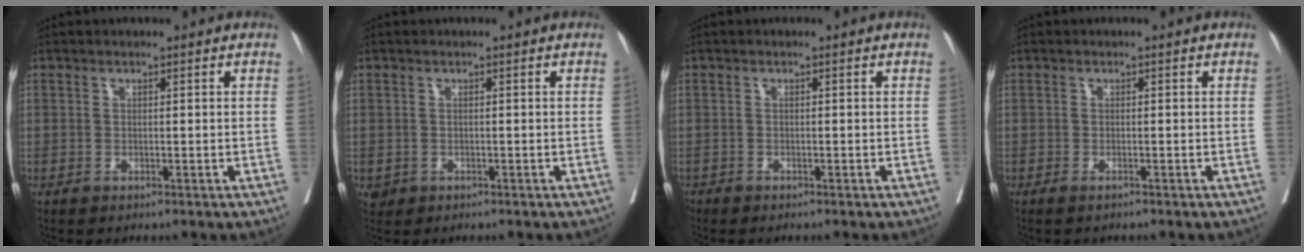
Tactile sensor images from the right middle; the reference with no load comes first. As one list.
[{"total": 1.0, "force": [-0.2, 0.9, 0.3], "torque": [-0.007, 0.003, 0.006]}, {"total": 1.0, "force": [-0.8, 0.5, 0.1], "torque": [-0.009, -0.002, -0.016]}, {"total": 0.6, "force": [-0.5, 0.0, 0.4], "torque": [-0.008, -0.001, -0.007]}]